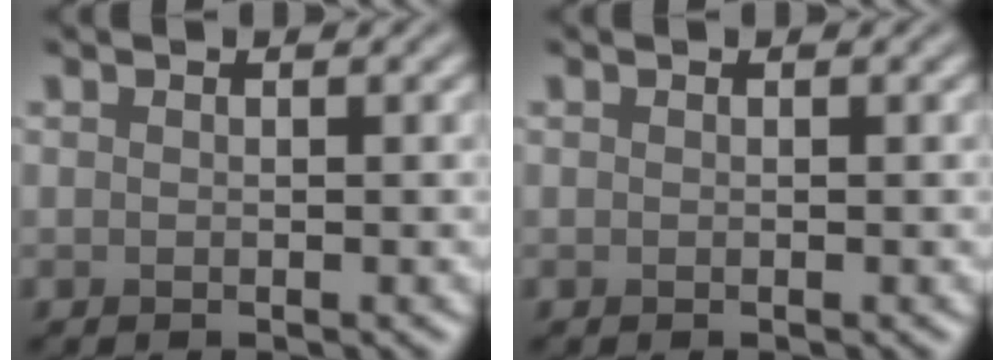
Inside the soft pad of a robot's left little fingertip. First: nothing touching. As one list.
[{"total": 0.0}]